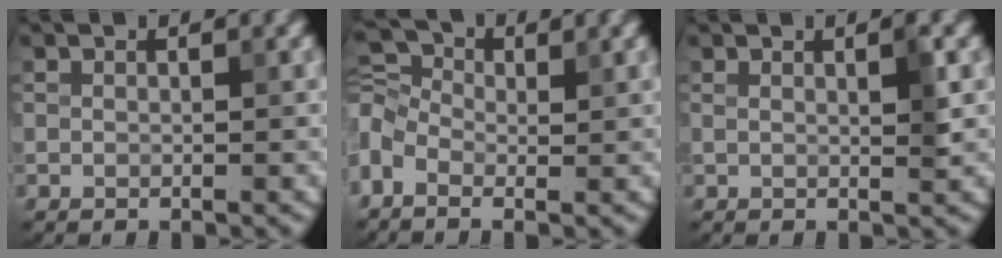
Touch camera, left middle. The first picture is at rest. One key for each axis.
{"total": 4.3, "fx": -0.8, "fy": 3.0, "fz": 3.0, "tx": -0.073, "ty": 0.015, "tz": -0.037}
{"total": 1.7, "fx": 0.6, "fy": 0.3, "fz": 1.6, "tx": -0.022, "ty": 0.000, "tz": 0.006}